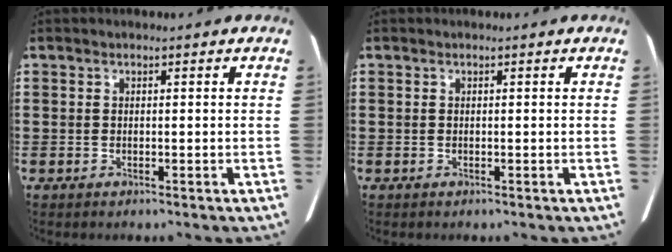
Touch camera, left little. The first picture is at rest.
{"total": 0.0}